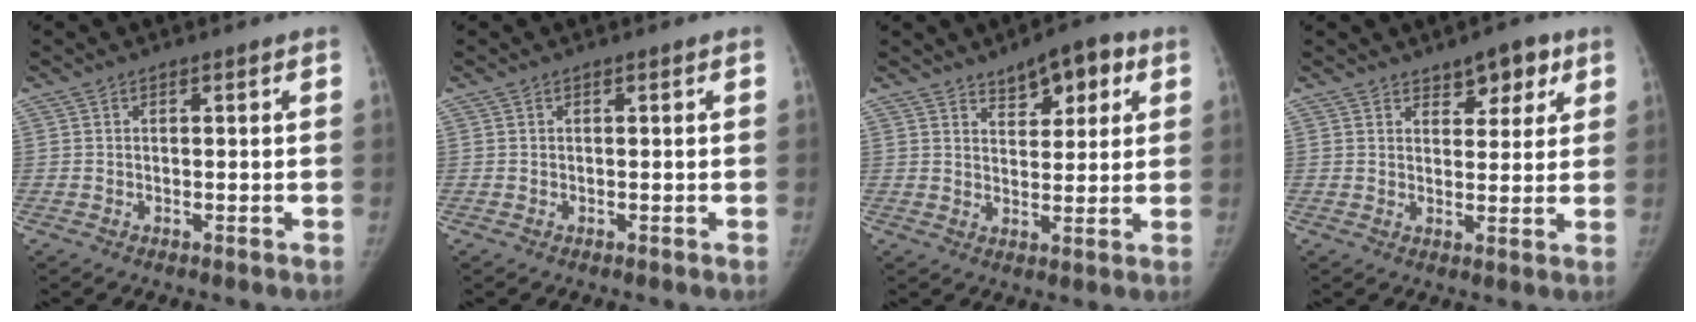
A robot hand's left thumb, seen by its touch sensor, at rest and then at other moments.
{"total": 0.0}
{"total": 8.0, "force": [4.4, 4.0, 5.3], "torque": [-0.040, -0.016, 0.061]}
{"total": 6.0, "force": [3.7, 3.3, 3.4], "torque": [-0.009, -0.017, 0.051]}